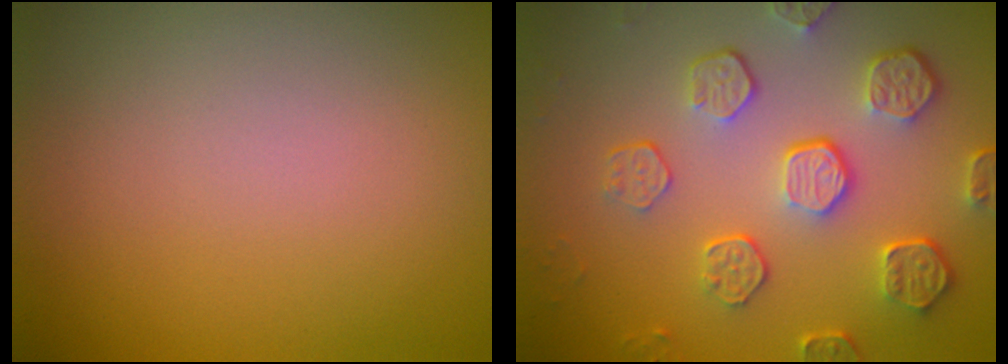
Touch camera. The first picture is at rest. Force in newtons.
{"total": 5.7, "press": 4.2, "slide": 3.9}